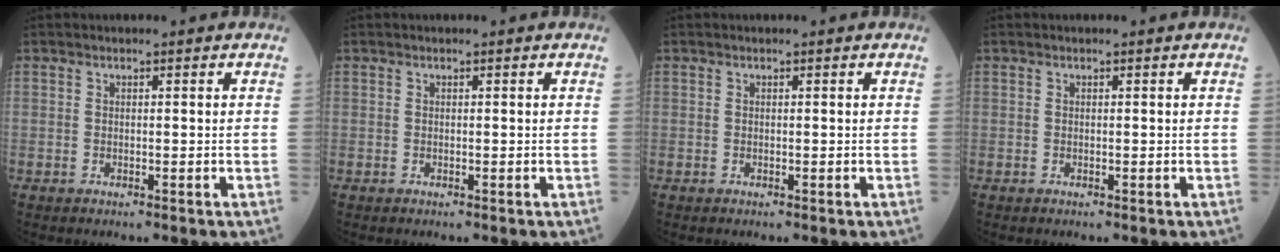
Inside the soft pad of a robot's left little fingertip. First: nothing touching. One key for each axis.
{"total": 0.0}
{"total": 0.0}
{"total": 0.0}